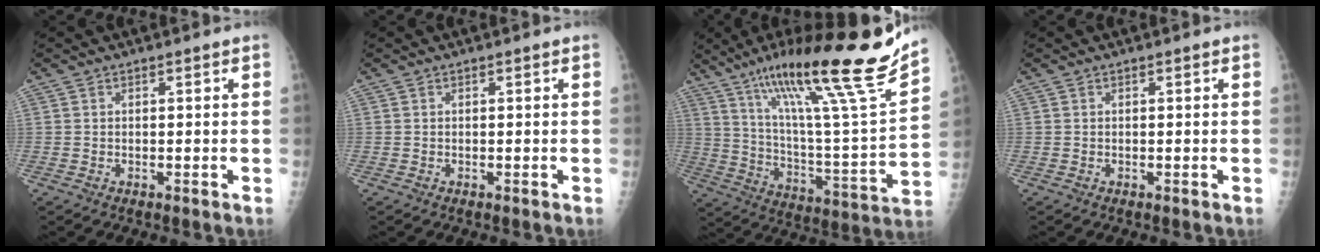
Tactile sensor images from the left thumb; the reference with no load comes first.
{"total": 0.0}
{"total": 27.7, "force": [19.6, 2.0, 19.5], "torque": [-0.290, -0.078, 0.322]}
{"total": 0.0}